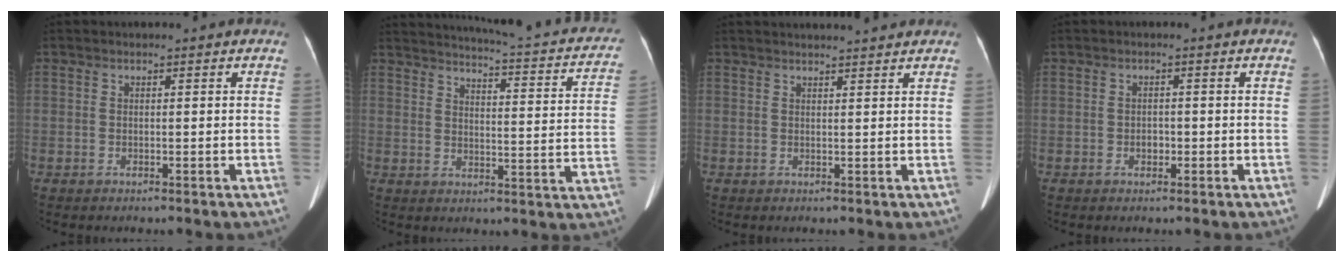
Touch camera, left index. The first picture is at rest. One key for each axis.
{"total": 20.9, "fx": 17.9, "fy": 3.6, "fz": 10.2, "tx": -0.133, "ty": -0.025, "tz": 0.194}
{"total": 5.7, "fx": 5.5, "fy": -0.2, "fz": 1.6, "tx": -0.022, "ty": 0.018, "tz": 0.064}
{"total": 1.2, "fx": -0.4, "fy": 0.9, "fz": 0.7, "tx": -0.011, "ty": 0.003, "tz": -0.006}